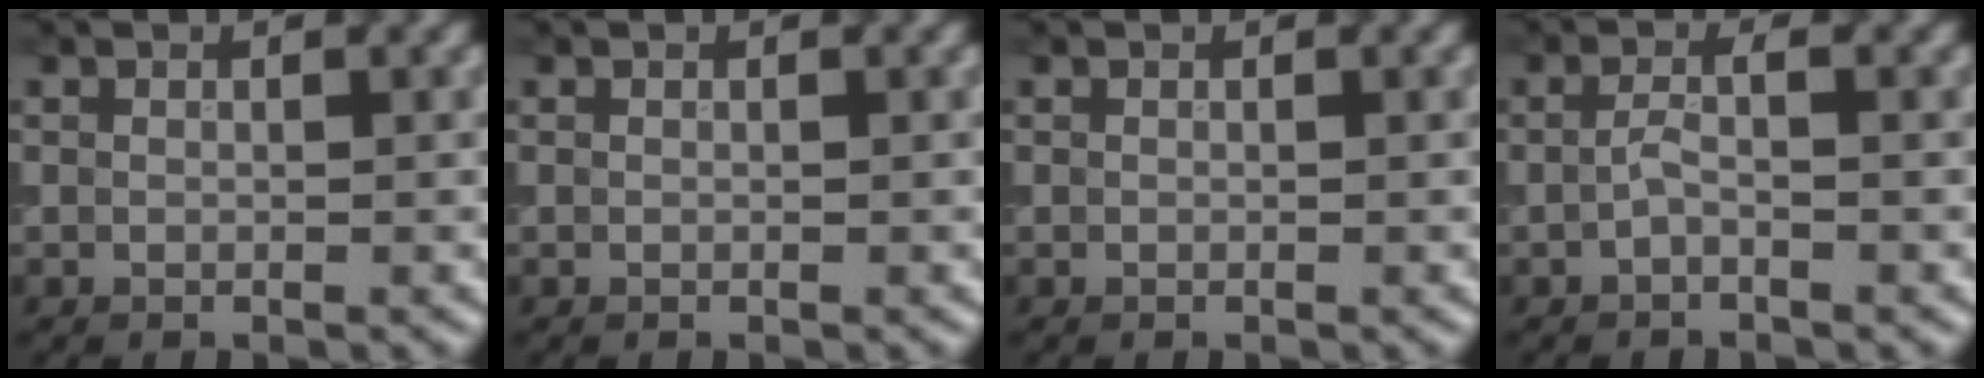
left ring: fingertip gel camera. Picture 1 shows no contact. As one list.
[{"total": 0.0}, {"total": 0.0}, {"total": 1.2, "force": [-0.5, 0.3, 1.1], "torque": [-0.025, 0.002, -0.012]}]